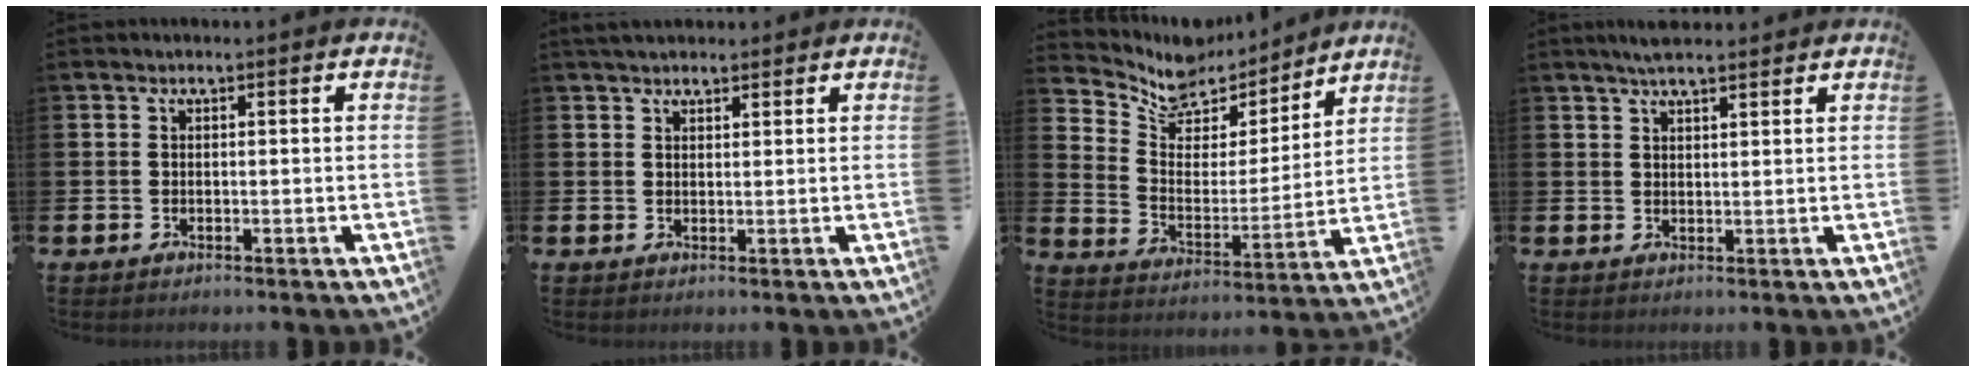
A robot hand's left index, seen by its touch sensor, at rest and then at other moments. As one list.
[{"total": 2.6, "force": [2.3, 0.8, 0.8], "torque": [-0.010, -0.003, 0.041]}, {"total": 8.1, "force": [7.3, 3.4, 1.2], "torque": [-0.074, -0.051, 0.130]}, {"total": 3.7, "force": [3.4, 0.6, 1.4], "torque": [-0.023, -0.010, 0.059]}]